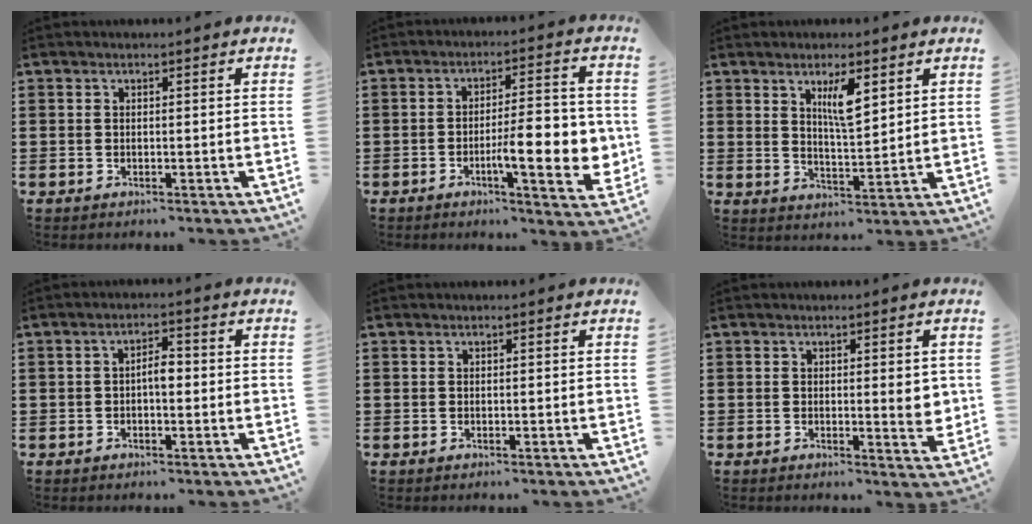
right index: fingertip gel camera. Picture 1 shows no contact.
{"total": 10.9, "force": [-2.1, 3.0, 10.2], "torque": [-0.148, -0.006, -0.035]}
{"total": 5.5, "force": [2.8, 1.5, 4.4], "torque": [-0.079, -0.001, 0.044]}
{"total": 2.8, "force": [-0.3, 1.1, 2.6], "torque": [-0.048, 0.005, -0.008]}
{"total": 0.0}
{"total": 3.7, "force": [0.4, 0.9, 3.5], "torque": [-0.049, -0.005, 0.002]}